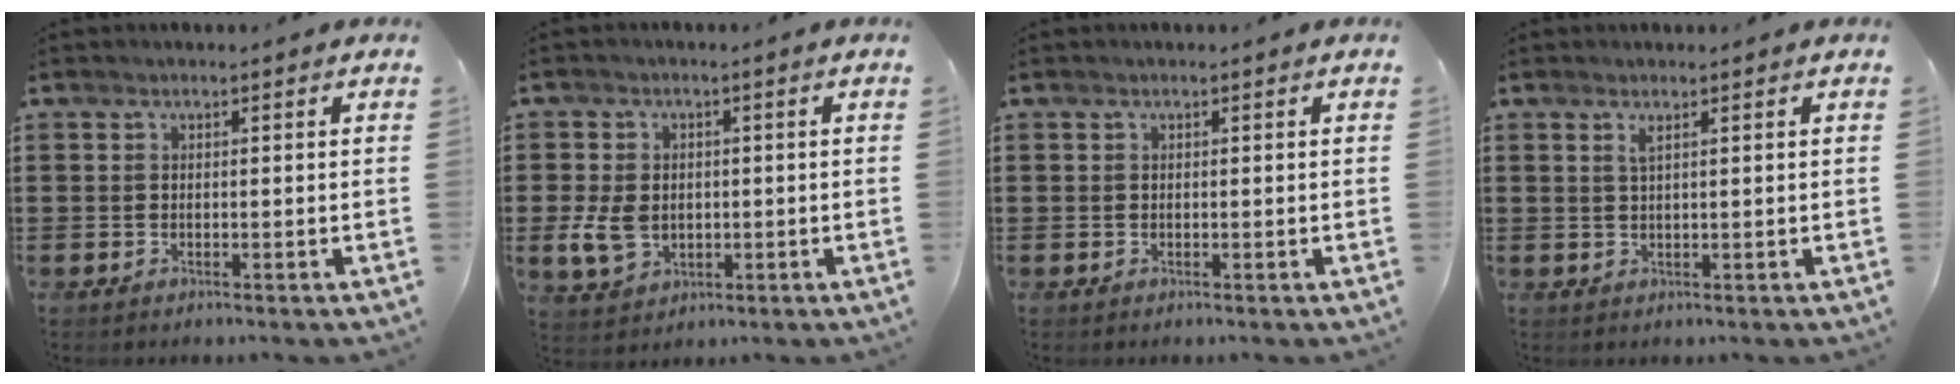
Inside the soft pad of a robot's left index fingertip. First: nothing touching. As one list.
[{"total": 5.9, "force": [-0.7, 4.6, 3.6], "torque": [-0.092, 0.003, -0.012]}, {"total": 0.0}, {"total": 1.4, "force": [0.8, 0.2, 1.2], "torque": [-0.026, 0.001, 0.013]}]